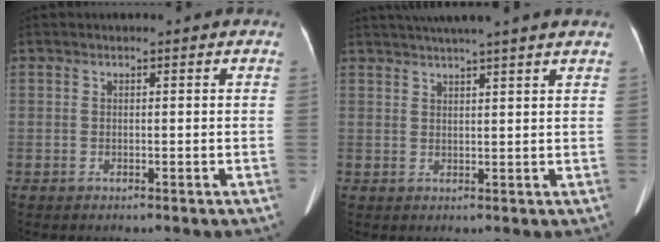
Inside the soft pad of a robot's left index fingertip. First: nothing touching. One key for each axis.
{"total": 9.6, "fx": 8.1, "fy": -1.1, "fz": 4.9, "tx": -0.077, "ty": 0.027, "tz": 0.101}